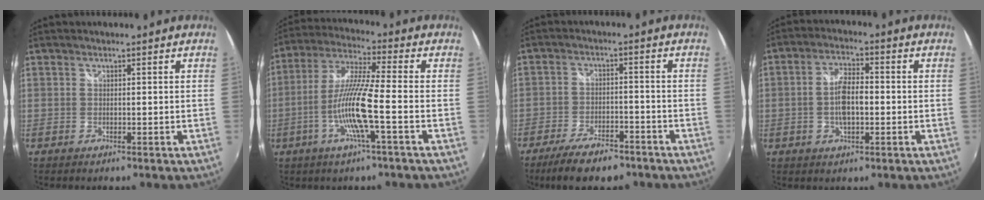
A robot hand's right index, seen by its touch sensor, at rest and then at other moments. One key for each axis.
{"total": 12.0, "fx": -4.0, "fy": 0.0, "fz": 11.3, "tx": -0.225, "ty": -0.004, "tz": -0.078}
{"total": 11.5, "fx": -8.9, "fy": 3.9, "fz": 6.2, "tx": -0.140, "ty": -0.016, "tz": -0.144}
{"total": 6.7, "fx": -1.1, "fy": 2.7, "fz": 6.1, "tx": -0.116, "ty": 0.006, "tz": -0.017}